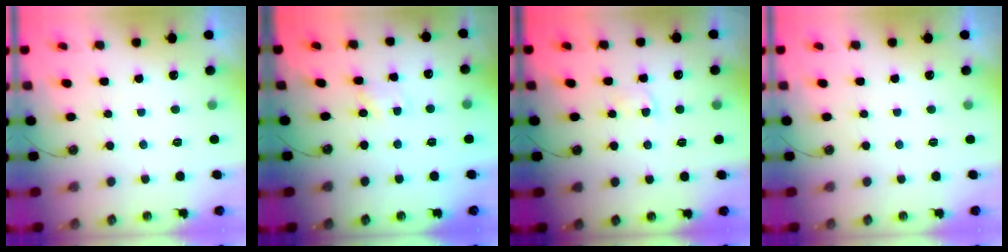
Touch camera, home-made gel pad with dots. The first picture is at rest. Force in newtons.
{"total": 2.2, "press": 2.2, "slide": 0.3}
{"total": 1.5, "press": 1.4, "slide": 0.3}
{"total": 0.0}